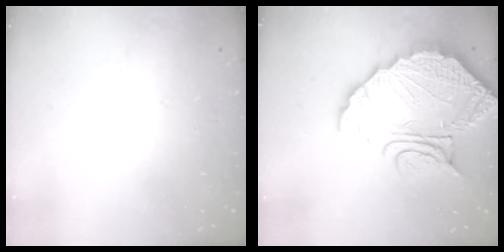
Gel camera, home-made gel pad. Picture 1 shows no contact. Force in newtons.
{"total": 16.9, "press": 16.8, "slide": 1.5}